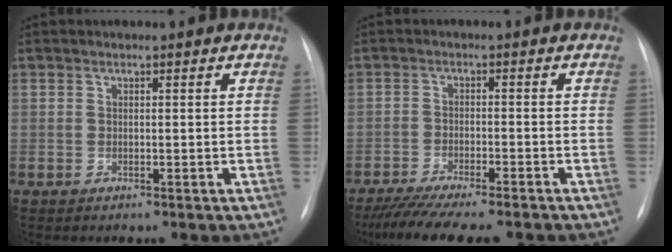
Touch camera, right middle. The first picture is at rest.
{"total": 12.4, "force": [-10.7, 1.3, 6.2], "torque": [-0.095, -0.019, -0.160]}